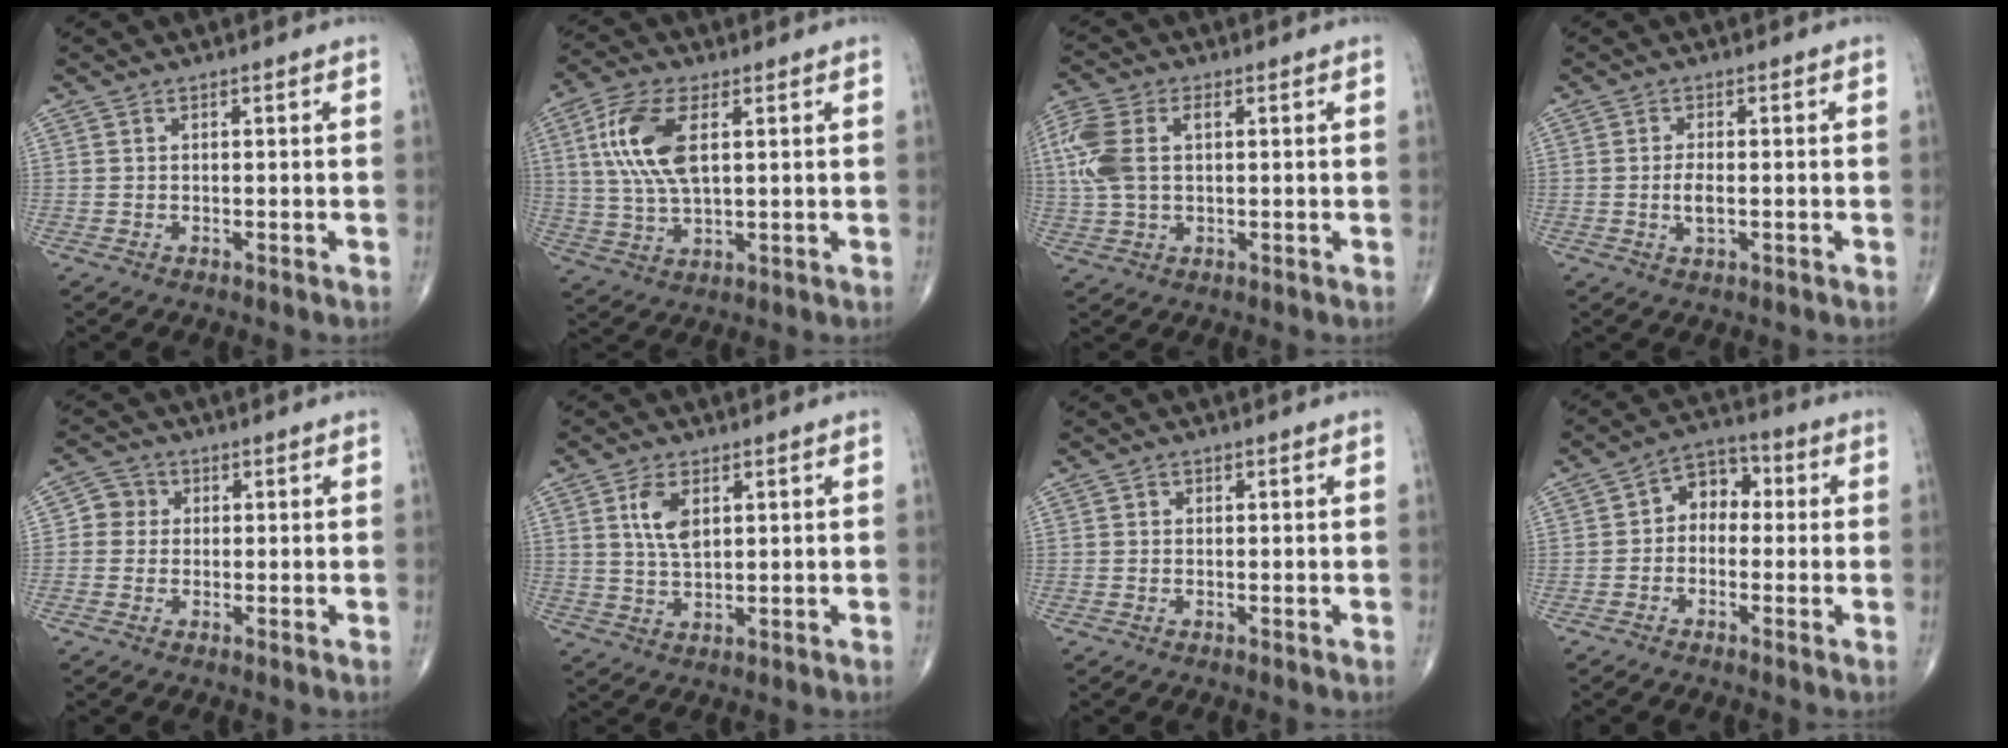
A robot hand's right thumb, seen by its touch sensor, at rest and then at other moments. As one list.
[{"total": 12.2, "force": [3.2, 5.6, 10.4], "torque": [-0.226, 0.000, 0.065]}, {"total": 10.6, "force": [2.0, 6.2, 8.4], "torque": [-0.215, 0.018, 0.041]}, {"total": 3.0, "force": [-0.5, 1.3, 2.7], "torque": [-0.051, 0.000, -0.008]}, {"total": 3.7, "force": [0.3, 3.6, 1.0], "torque": [0.008, 0.008, -0.005]}, {"total": 6.0, "force": [2.1, 3.1, 4.8], "torque": [-0.091, -0.009, 0.044]}, {"total": 0.6, "force": [0.1, 0.6, 0.2], "torque": [0.003, 0.001, -0.001]}, {"total": 6.8, "force": [0.0, 5.1, 4.5], "torque": [-0.037, 0.028, -0.016]}]